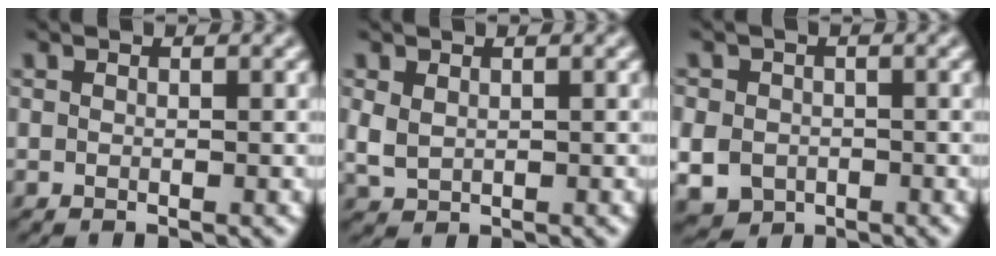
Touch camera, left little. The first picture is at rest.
{"total": 1.7, "force": [0.4, 1.2, 1.1], "torque": [-0.032, 0.000, 0.012]}
{"total": 4.7, "force": [-1.0, 4.2, 1.9], "torque": [-0.040, -0.006, -0.032]}